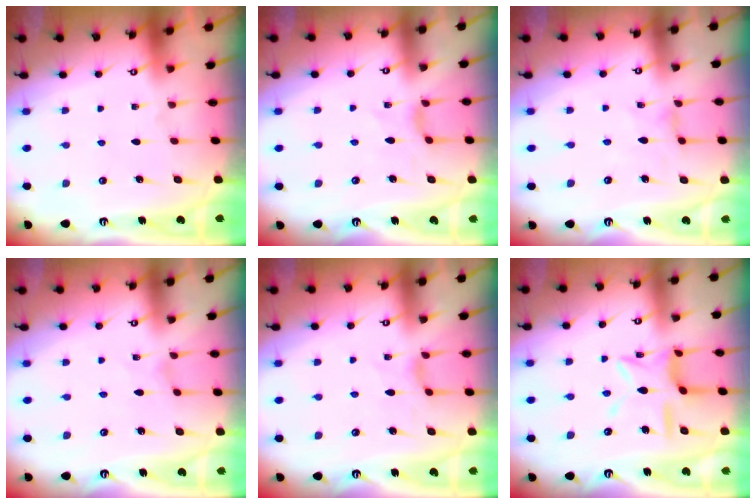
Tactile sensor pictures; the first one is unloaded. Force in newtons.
{"total": 2.4, "press": 2.4, "slide": 0.5}
{"total": 1.6, "press": 1.5, "slide": 0.3}
{"total": 0.0}
{"total": 2.3, "press": 2.3, "slide": 0.4}
{"total": 11.0, "press": 11.0, "slide": 0.8}